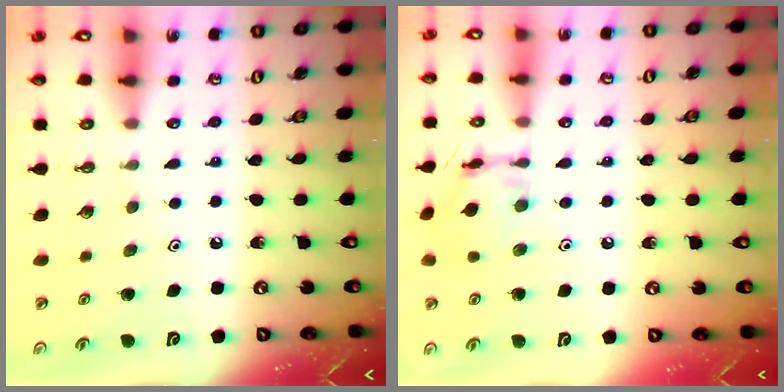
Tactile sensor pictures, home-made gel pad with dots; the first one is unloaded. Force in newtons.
{"total": 12.6, "press": 12.5, "slide": 0.9}